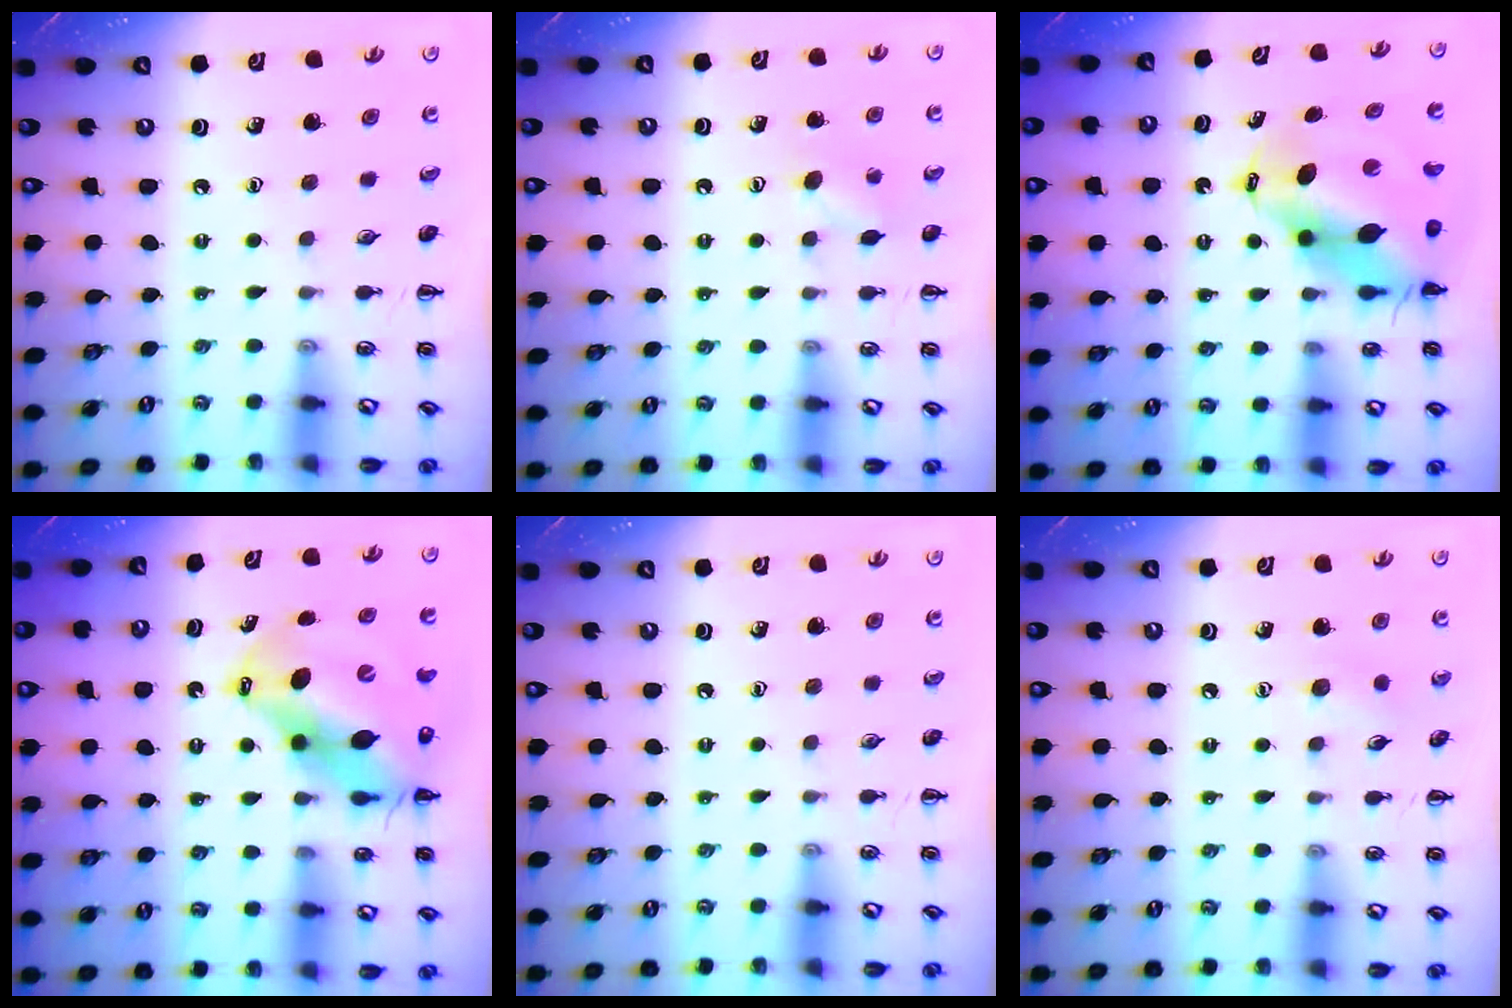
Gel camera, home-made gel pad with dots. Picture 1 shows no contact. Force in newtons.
{"total": 5.8, "press": 5.6, "slide": 1.2}
{"total": 11.5, "press": 11.1, "slide": 3.0}
{"total": 14.4, "press": 13.8, "slide": 4.1}
{"total": 0.0}
{"total": 5.9, "press": 5.7, "slide": 1.5}